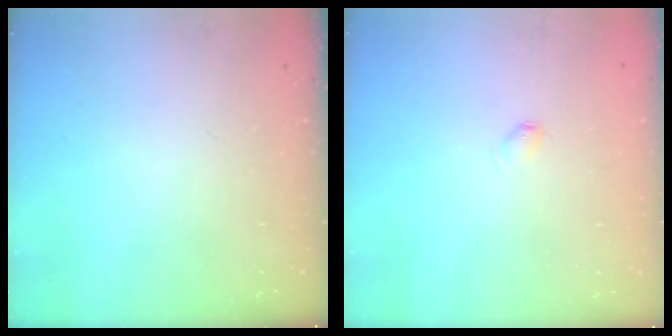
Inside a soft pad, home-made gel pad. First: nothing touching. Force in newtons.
{"total": 2.7, "press": 2.7, "slide": 0.4}